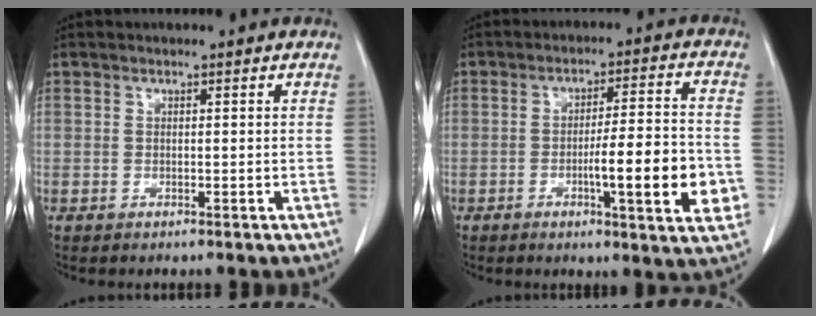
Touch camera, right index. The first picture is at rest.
{"total": 12.1, "force": [-3.2, 1.0, 11.7], "torque": [-0.163, -0.003, -0.046]}